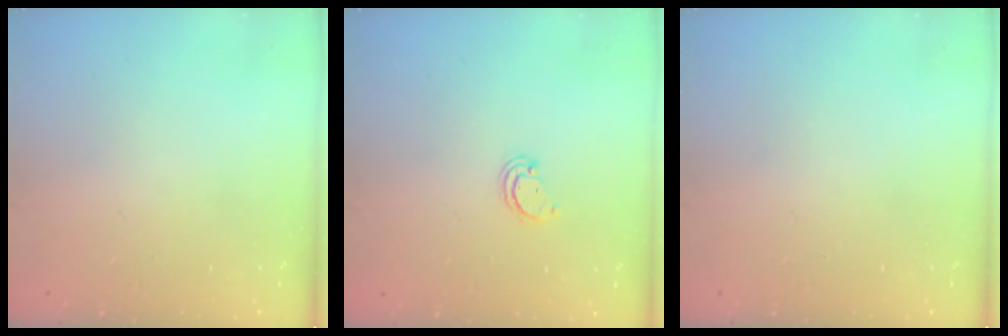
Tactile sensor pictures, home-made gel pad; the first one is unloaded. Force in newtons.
{"total": 2.2, "press": 2.2, "slide": 0.1}
{"total": 0.0}